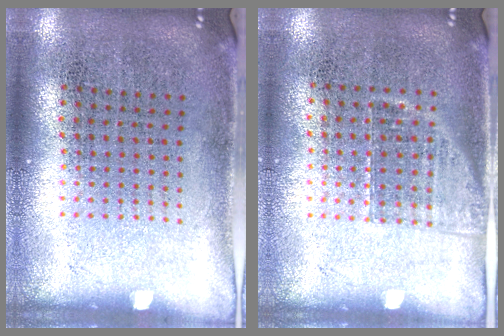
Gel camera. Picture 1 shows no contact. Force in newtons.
{"total": 1.2, "press": 1.0, "slide": 0.7}